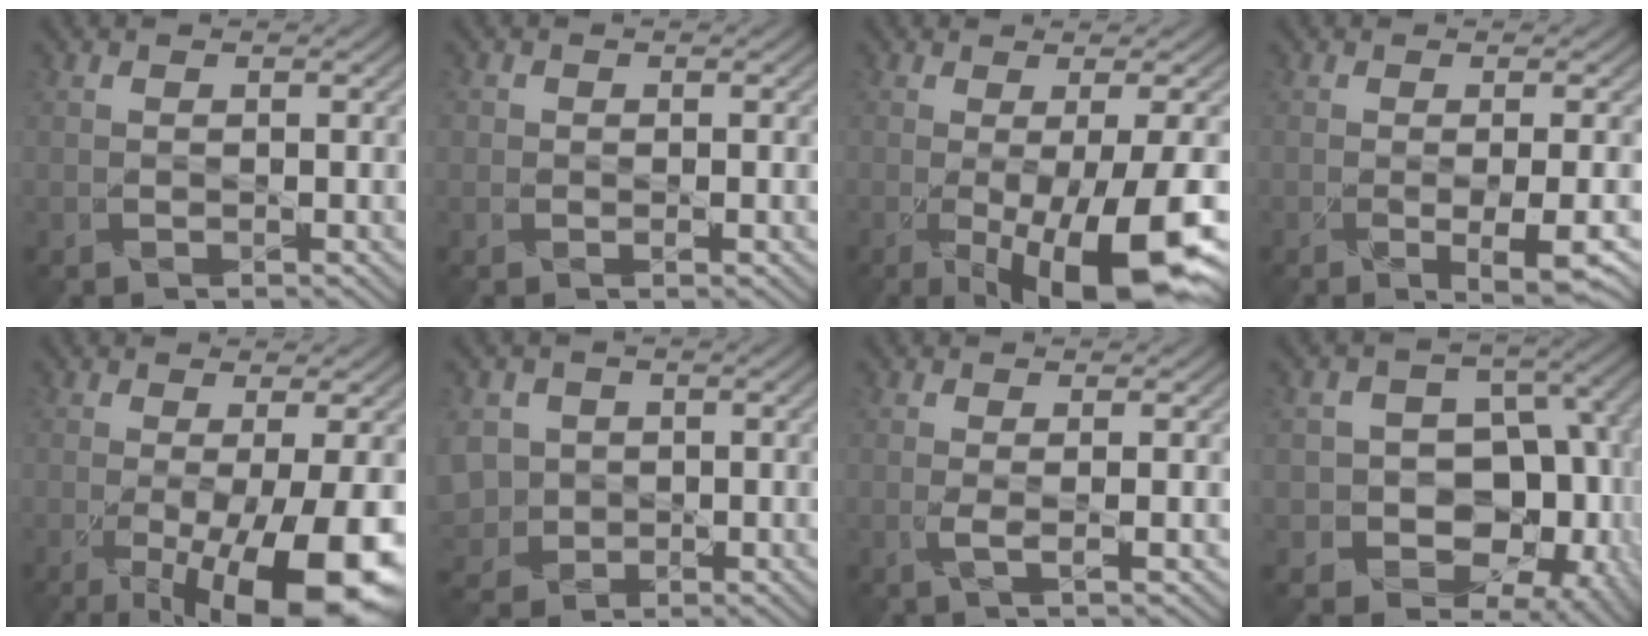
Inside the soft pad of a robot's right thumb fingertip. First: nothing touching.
{"total": 1.4, "force": [-0.2, 1.1, 0.8], "torque": [-0.007, 0.000, -0.005]}
{"total": 11.9, "force": [-4.5, 3.0, 10.6], "torque": [-0.185, -0.035, -0.054]}
{"total": 4.4, "force": [-2.0, 0.5, 3.9], "torque": [-0.067, -0.010, -0.026]}
{"total": 13.2, "force": [-5.1, 3.7, 11.5], "torque": [-0.201, -0.034, -0.064]}
{"total": 5.6, "force": [0.1, 5.2, 2.1], "torque": [-0.087, -0.013, -0.007]}
{"total": 1.6, "force": [-0.4, -0.4, 1.5], "torque": [-0.042, -0.004, -0.007]}
{"total": 14.1, "force": [-1.9, 11.4, 8.0], "torque": [-0.147, -0.020, -0.023]}